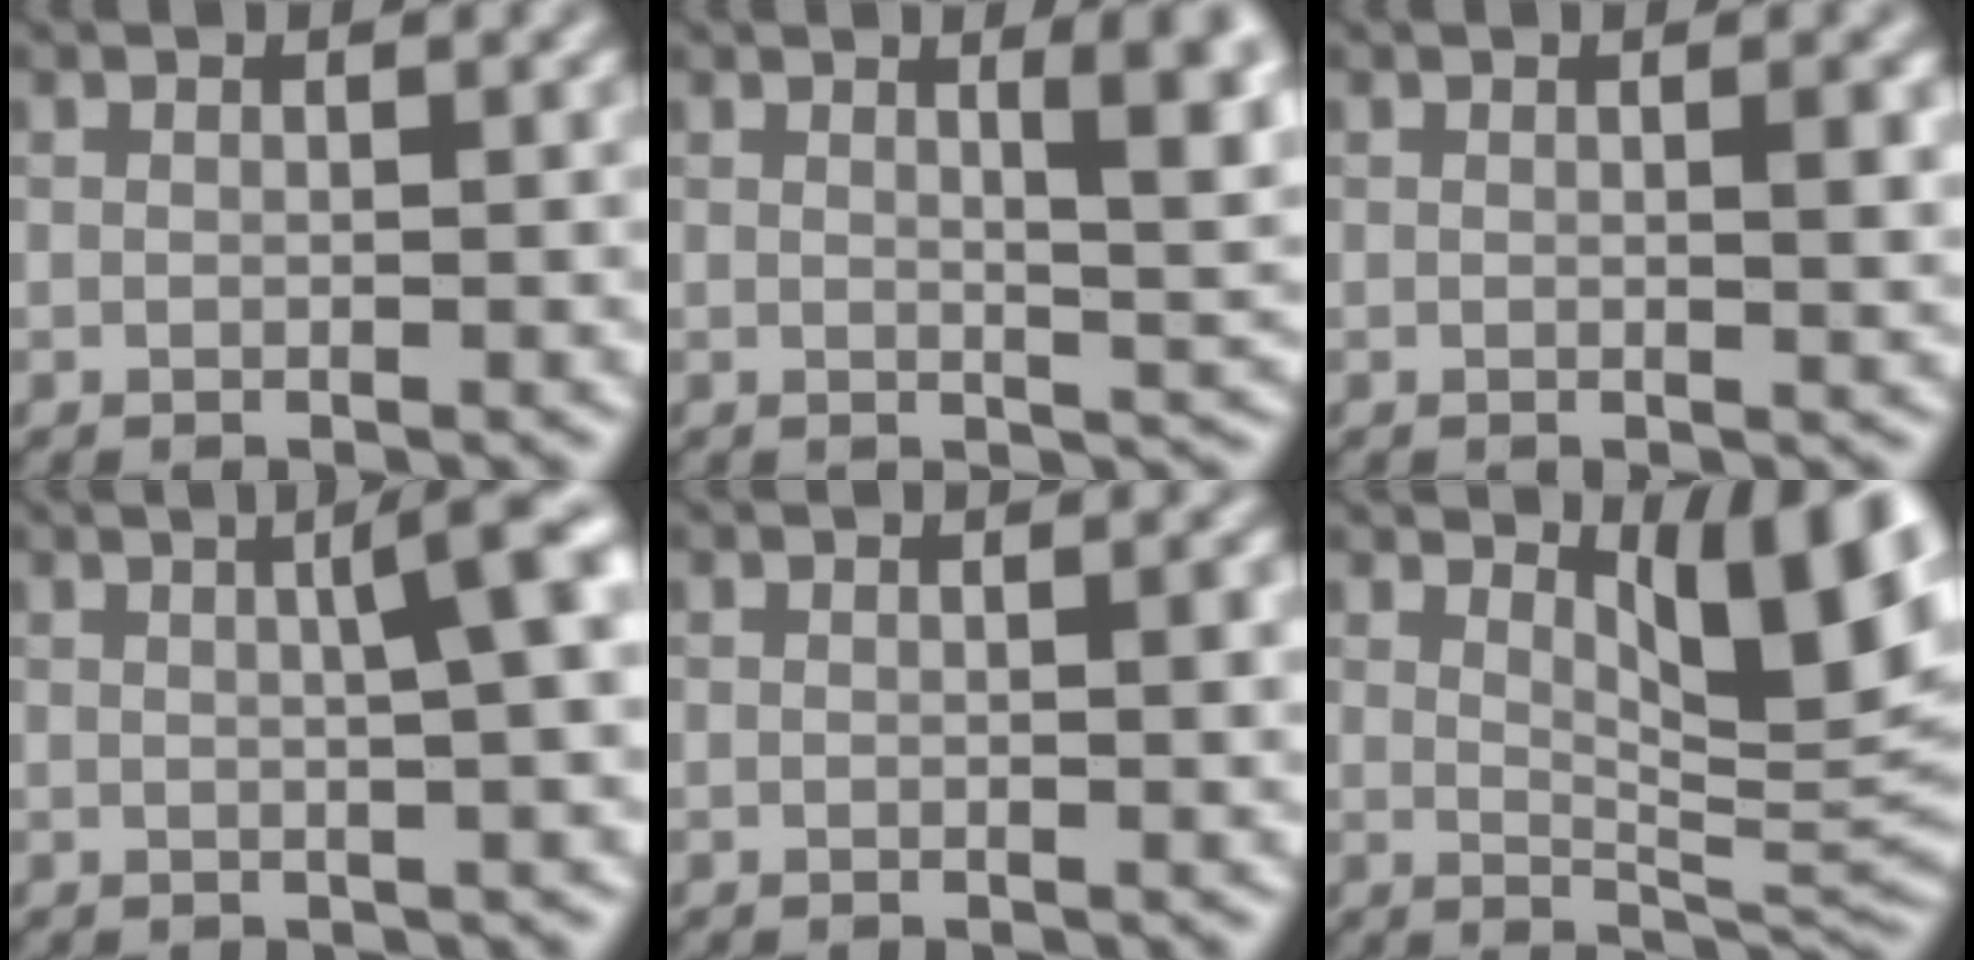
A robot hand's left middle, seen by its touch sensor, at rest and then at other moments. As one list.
[{"total": 5.3, "force": [1.8, 1.5, 4.7], "torque": [-0.044, 0.001, 0.025]}, {"total": 1.7, "force": [0.3, 0.4, 1.6], "torque": [-0.020, 0.000, 0.003]}, {"total": 5.5, "force": [1.2, 1.2, 5.3], "torque": [-0.053, 0.022, 0.014]}, {"total": 0.8, "force": [0.1, 0.1, 0.8], "torque": [-0.011, 0.000, 0.001]}, {"total": 9.1, "force": [4.3, 2.6, 7.6], "torque": [-0.104, 0.002, 0.073]}]